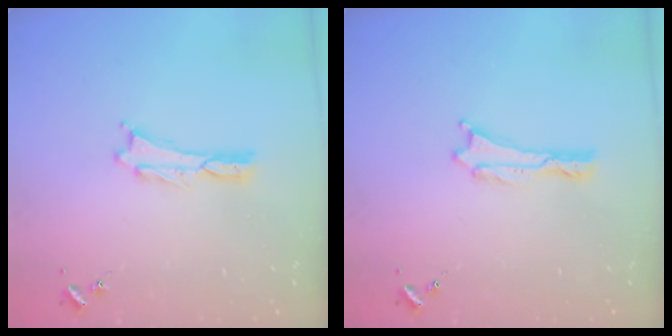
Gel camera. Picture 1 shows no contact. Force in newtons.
{"total": 0.0}